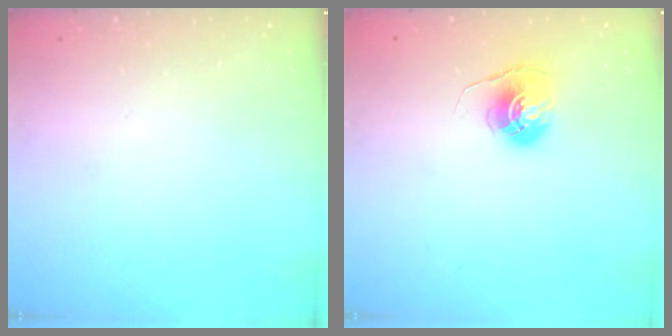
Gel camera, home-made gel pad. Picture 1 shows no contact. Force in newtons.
{"total": 6.0, "press": 6.0, "slide": 0.4}